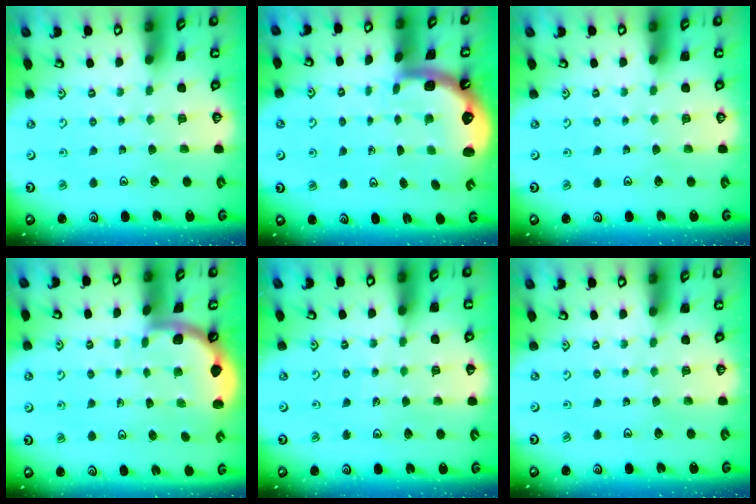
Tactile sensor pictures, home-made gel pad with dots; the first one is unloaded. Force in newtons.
{"total": 1.6, "press": 1.5, "slide": 0.6}
{"total": 0.0}
{"total": 1.7, "press": 1.7, "slide": 0.1}
{"total": 4.5, "press": 4.5, "slide": 0.7}
{"total": 0.0}